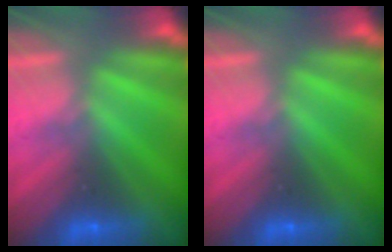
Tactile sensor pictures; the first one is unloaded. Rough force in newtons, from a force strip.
{"total": 0.0}